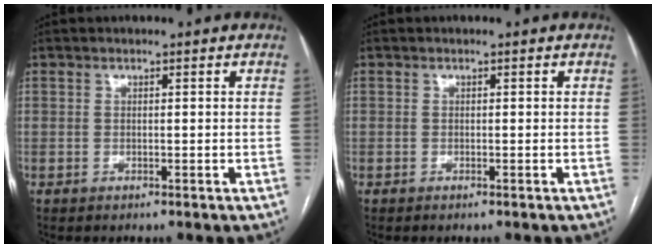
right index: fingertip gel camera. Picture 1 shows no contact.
{"total": 0.0}